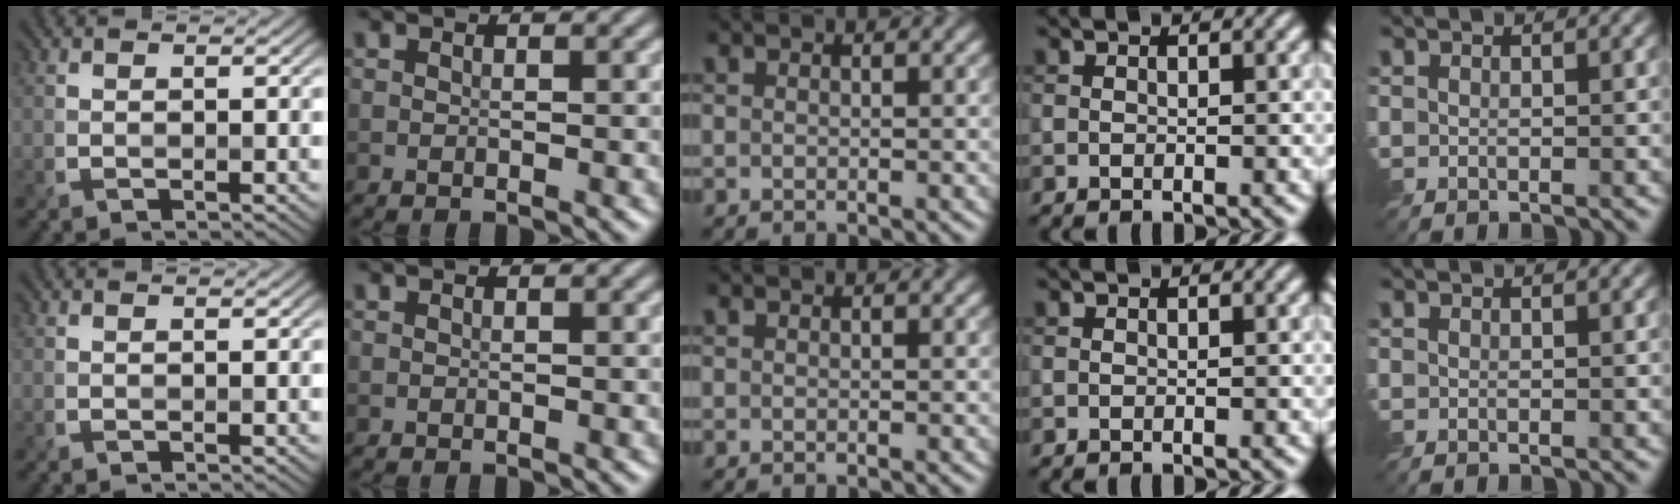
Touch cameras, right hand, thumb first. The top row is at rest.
{}